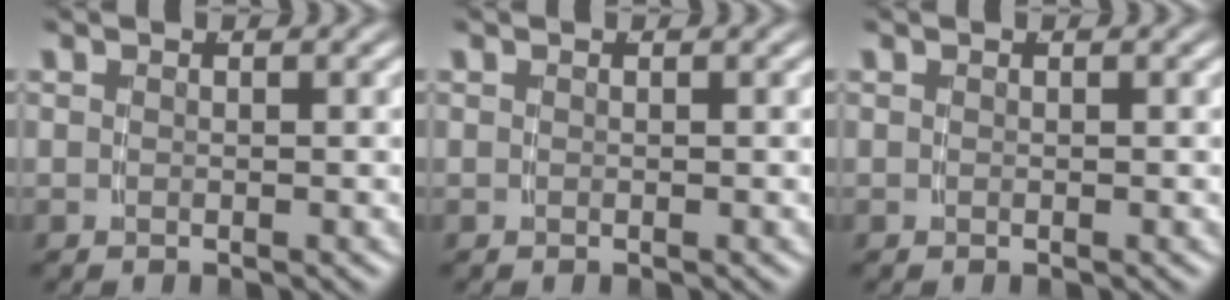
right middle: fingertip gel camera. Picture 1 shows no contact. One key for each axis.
{"total": 0.0}
{"total": 0.0}